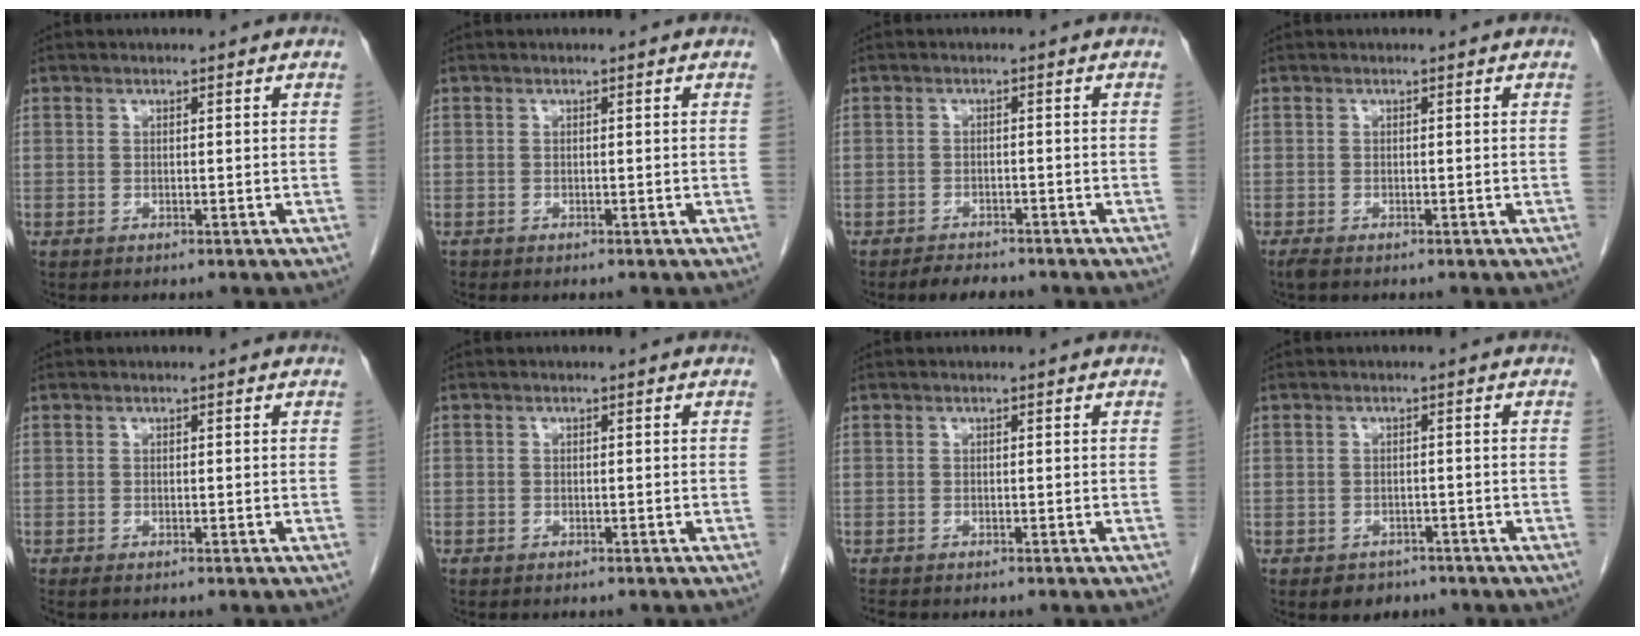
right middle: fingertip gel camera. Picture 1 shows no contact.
{"total": 0.0}
{"total": 3.0, "force": [-2.7, 1.1, 0.9], "torque": [-0.020, -0.003, -0.041]}
{"total": 1.1, "force": [-0.9, 0.3, 0.6], "torque": [-0.019, -0.005, -0.016]}
{"total": 0.5, "force": [-0.4, 0.0, 0.3], "torque": [-0.009, -0.002, -0.007]}
{"total": 0.5, "force": [-0.4, 0.3, 0.0], "torque": [-0.003, 0.003, -0.006]}
{"total": 1.1, "force": [-1.0, 0.2, 0.3], "torque": [-0.011, -0.003, -0.015]}
{"total": 3.1, "force": [-2.2, 2.1, 0.7], "torque": [-0.012, 0.005, -0.026]}